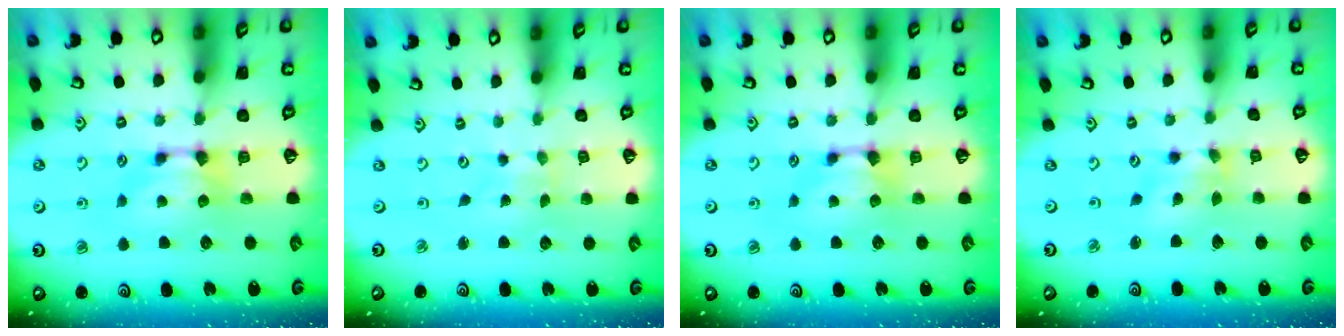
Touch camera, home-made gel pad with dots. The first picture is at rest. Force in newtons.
{"total": 4.9, "press": 4.9, "slide": 0.2}
{"total": 0.0}
{"total": 1.1, "press": 0.3, "slide": 1.1}